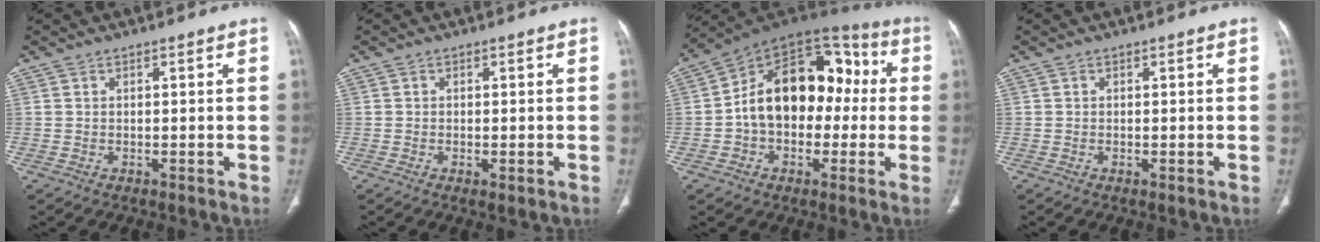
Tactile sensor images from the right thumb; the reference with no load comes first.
{"total": 1.4, "force": [-0.5, 0.4, 1.2], "torque": [-0.018, -0.004, -0.004]}
{"total": 19.9, "force": [0.2, 13.5, 14.6], "torque": [-0.189, 0.054, -0.006]}
{"total": 0.0}